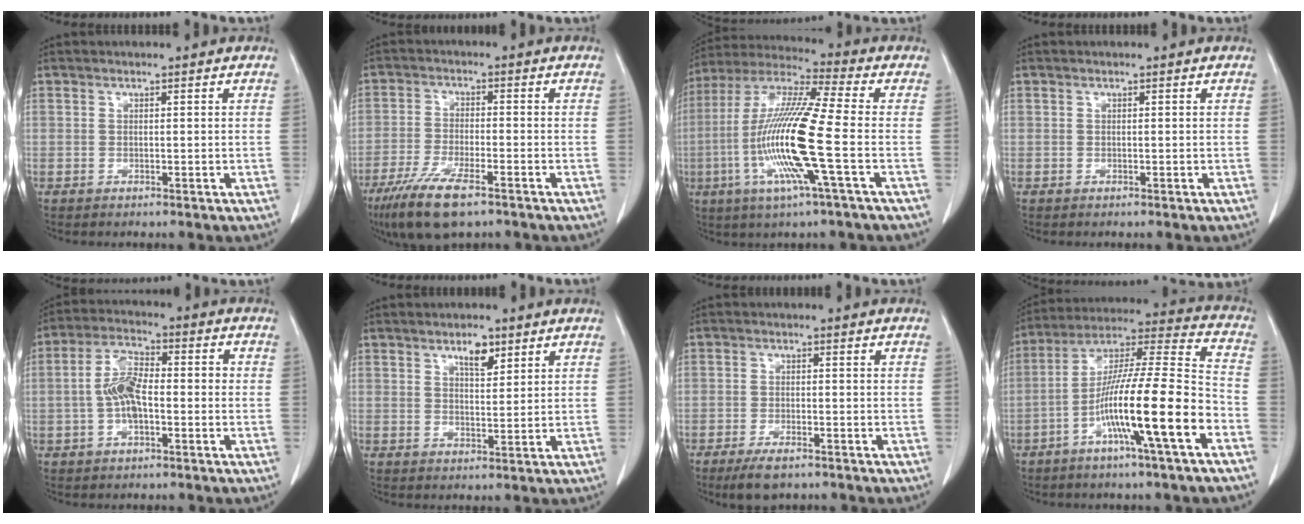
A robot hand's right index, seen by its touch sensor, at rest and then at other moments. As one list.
[{"total": 9.9, "force": [-6.5, 2.2, 7.1], "torque": [-0.135, -0.021, -0.111]}, {"total": 16.5, "force": [-3.9, -0.2, 16.0], "torque": [-0.332, -0.011, -0.086]}, {"total": 0.0}, {"total": 7.4, "force": [-1.1, 3.1, 6.6], "torque": [-0.142, 0.022, -0.024]}, {"total": 3.7, "force": [2.4, 1.3, 2.5], "torque": [-0.043, -0.001, 0.040]}, {"total": 4.6, "force": [-3.3, 1.4, 2.8], "torque": [-0.051, -0.005, -0.053]}, {"total": 17.5, "force": [-6.9, 0.0, 16.0], "torque": [-0.283, 0.002, -0.122]}]